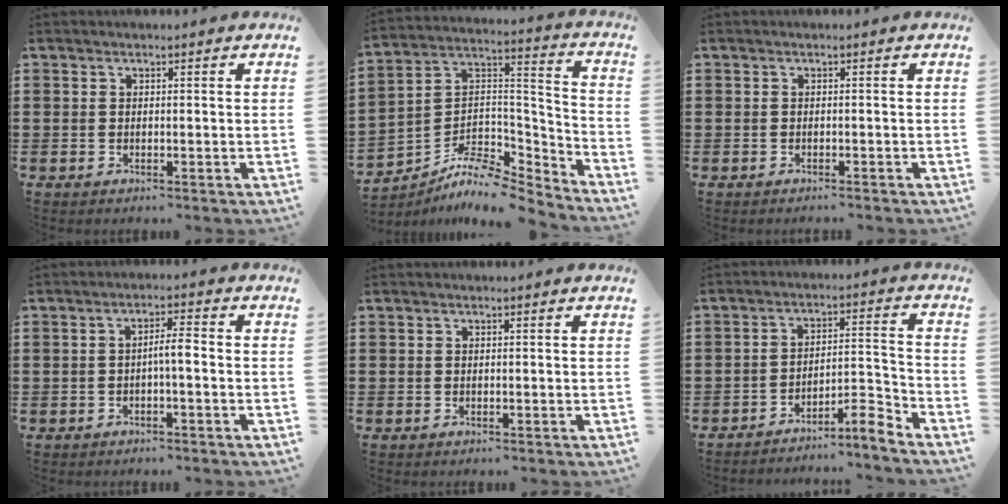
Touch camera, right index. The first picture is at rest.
{"total": 8.8, "force": [-7.6, 2.0, 4.1], "torque": [-0.073, 0.007, -0.151]}
{"total": 0.6, "force": [-0.5, -0.1, 0.1], "torque": [-0.003, -0.003, -0.011]}
{"total": 2.9, "force": [-0.8, 0.3, 2.7], "torque": [-0.051, 0.003, -0.017]}
{"total": 0.0}
{"total": 6.4, "force": [-5.6, 0.3, 2.9], "torque": [-0.048, 0.000, -0.108]}